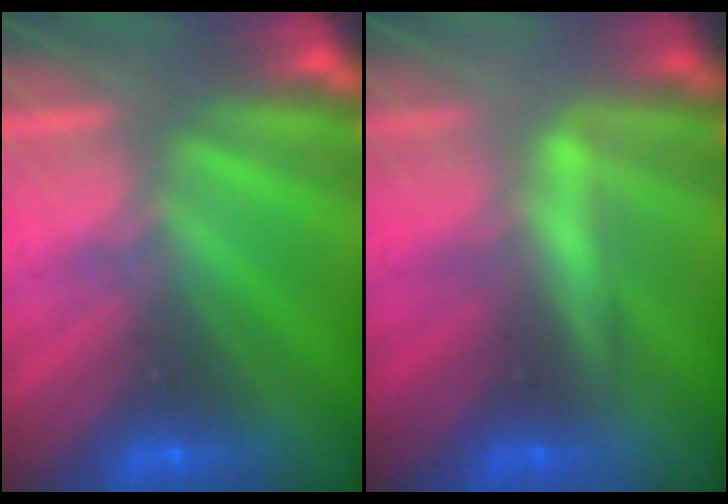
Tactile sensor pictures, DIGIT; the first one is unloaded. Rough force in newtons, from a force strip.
{"total": 2.1}